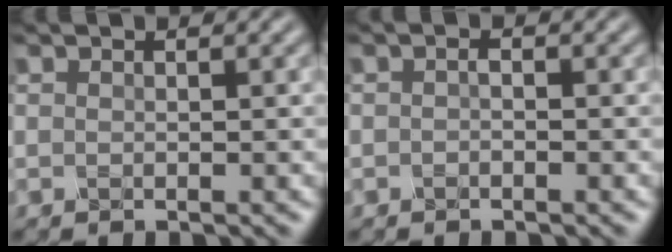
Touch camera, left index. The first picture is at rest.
{"total": 0.8, "force": [-0.4, 0.4, 0.5], "torque": [-0.010, 0.004, -0.012]}